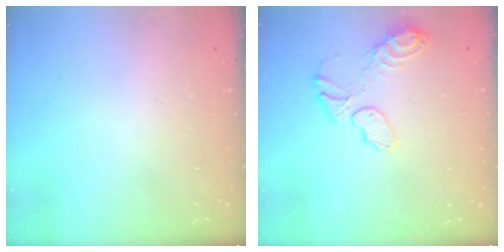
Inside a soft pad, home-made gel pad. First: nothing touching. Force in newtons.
{"total": 10.4, "press": 10.3, "slide": 1.0}